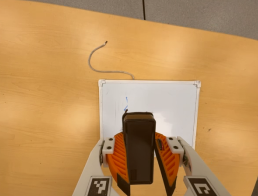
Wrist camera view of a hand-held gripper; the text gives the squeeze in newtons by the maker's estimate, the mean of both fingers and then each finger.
{"total": 9.8, "left": 9.0, "right": 10.6}